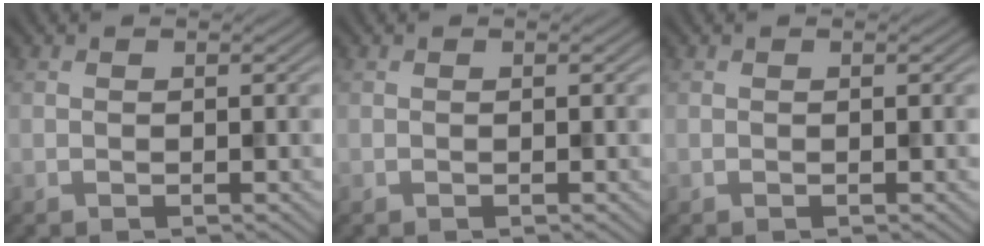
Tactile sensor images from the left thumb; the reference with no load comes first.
{"total": 0.0}
{"total": 0.0}